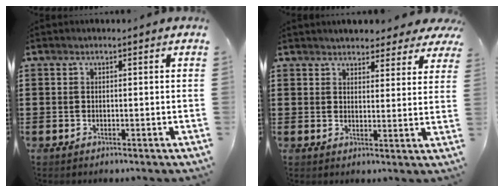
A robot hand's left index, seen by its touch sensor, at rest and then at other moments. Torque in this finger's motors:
{"motor_torque": [2.14, 0.00, 0.72, 0.07]}